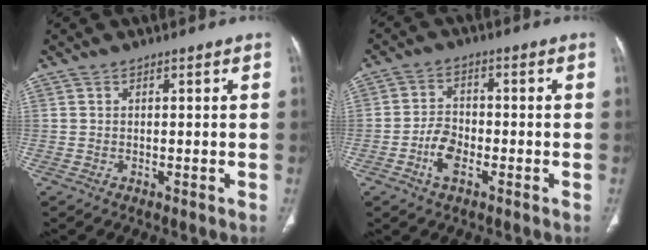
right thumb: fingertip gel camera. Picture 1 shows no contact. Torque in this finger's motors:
{"motor_torque": [0.85, 0.73, 0.74, -0.54, 0.03]}